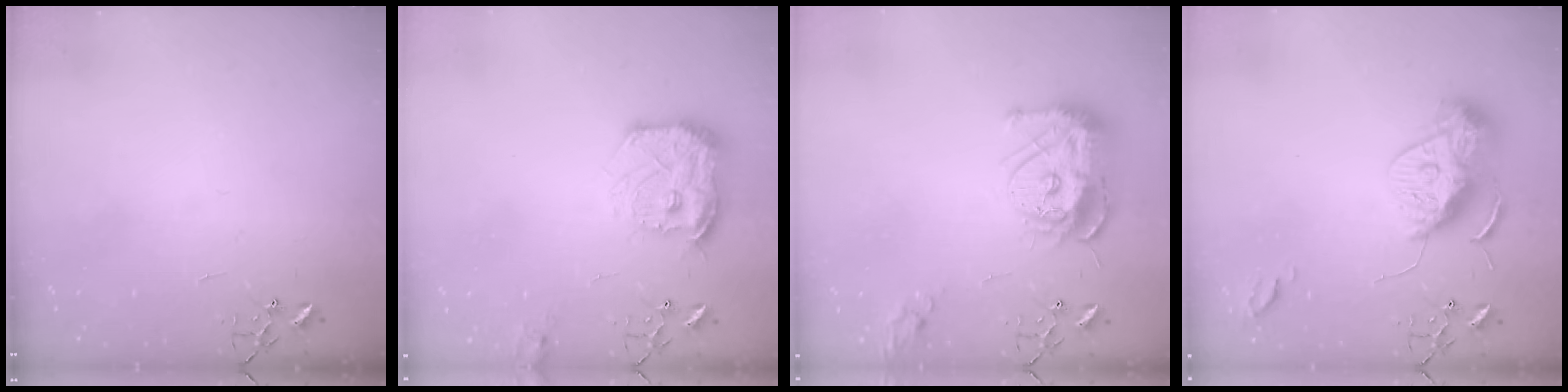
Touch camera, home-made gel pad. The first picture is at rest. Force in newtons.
{"total": 15.7, "press": 15.6, "slide": 1.4}
{"total": 14.6, "press": 14.6, "slide": 1.4}
{"total": 11.7, "press": 11.6, "slide": 1.0}